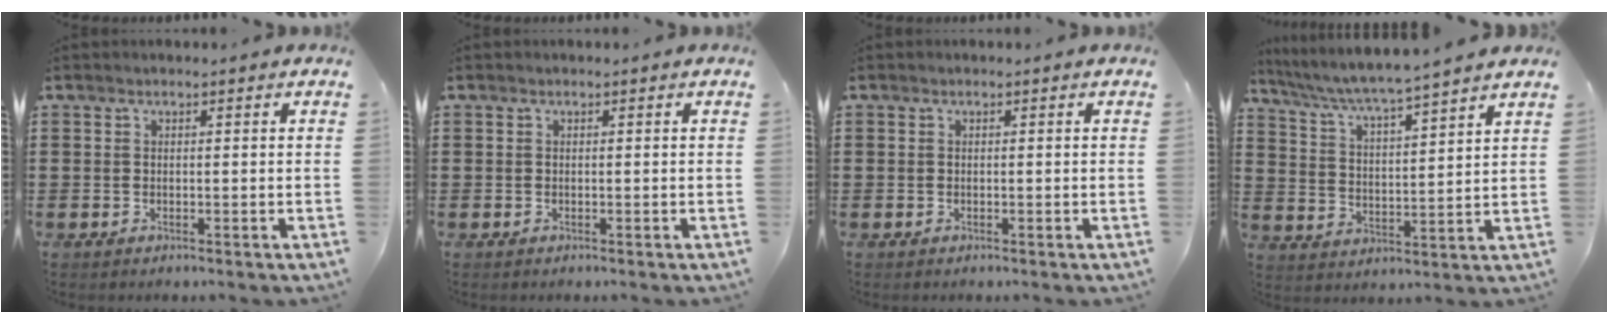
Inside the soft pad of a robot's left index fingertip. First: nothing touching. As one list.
[{"total": 0.0}, {"total": 0.0}, {"total": 4.9, "force": [4.5, -0.5, 1.8], "torque": [-0.057, -0.034, 0.070]}]